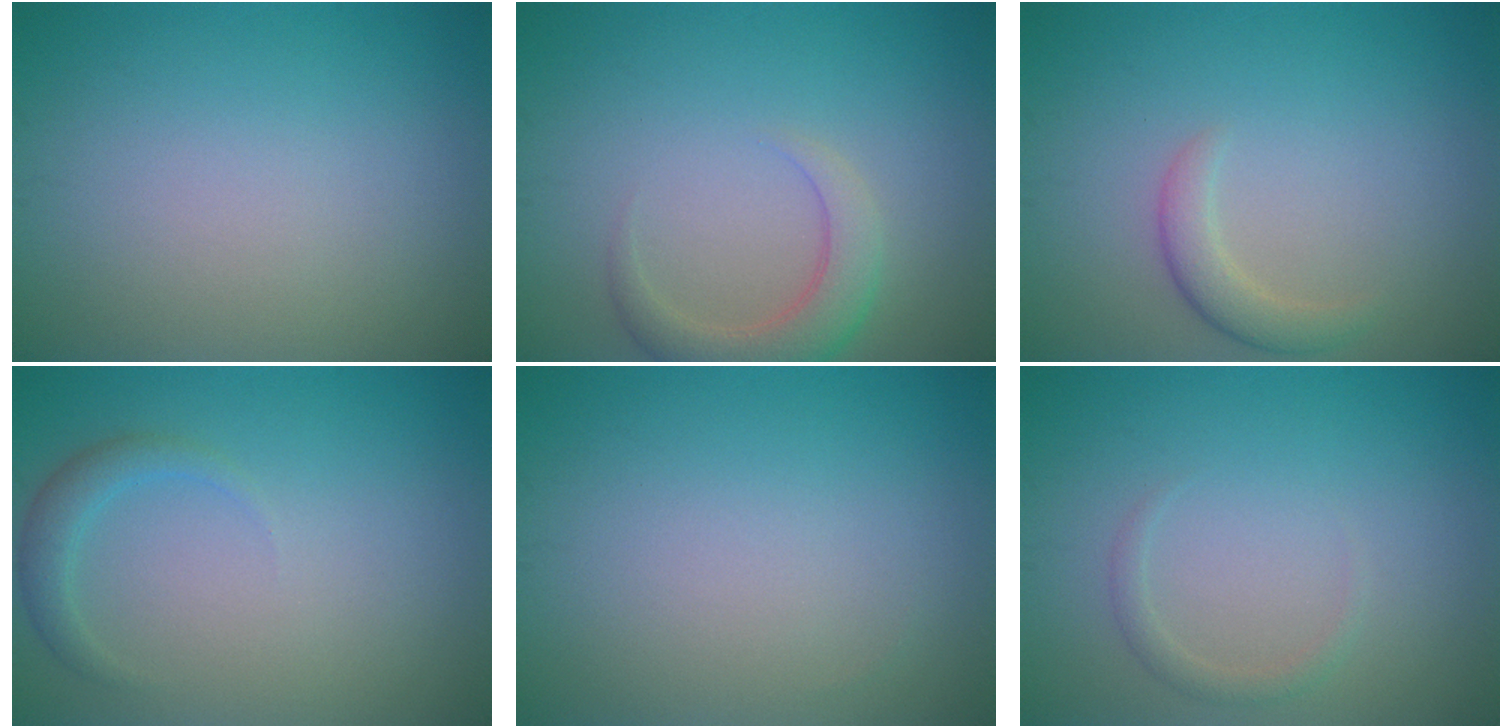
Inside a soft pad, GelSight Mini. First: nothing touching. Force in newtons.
{"total": 3.4, "press": 3.4, "slide": 0.3}
{"total": 2.1, "press": 2.1, "slide": 0.1}
{"total": 1.7, "press": 1.7, "slide": 0.1}
{"total": 0.0}
{"total": 1.1, "press": 1.1, "slide": 0.1}